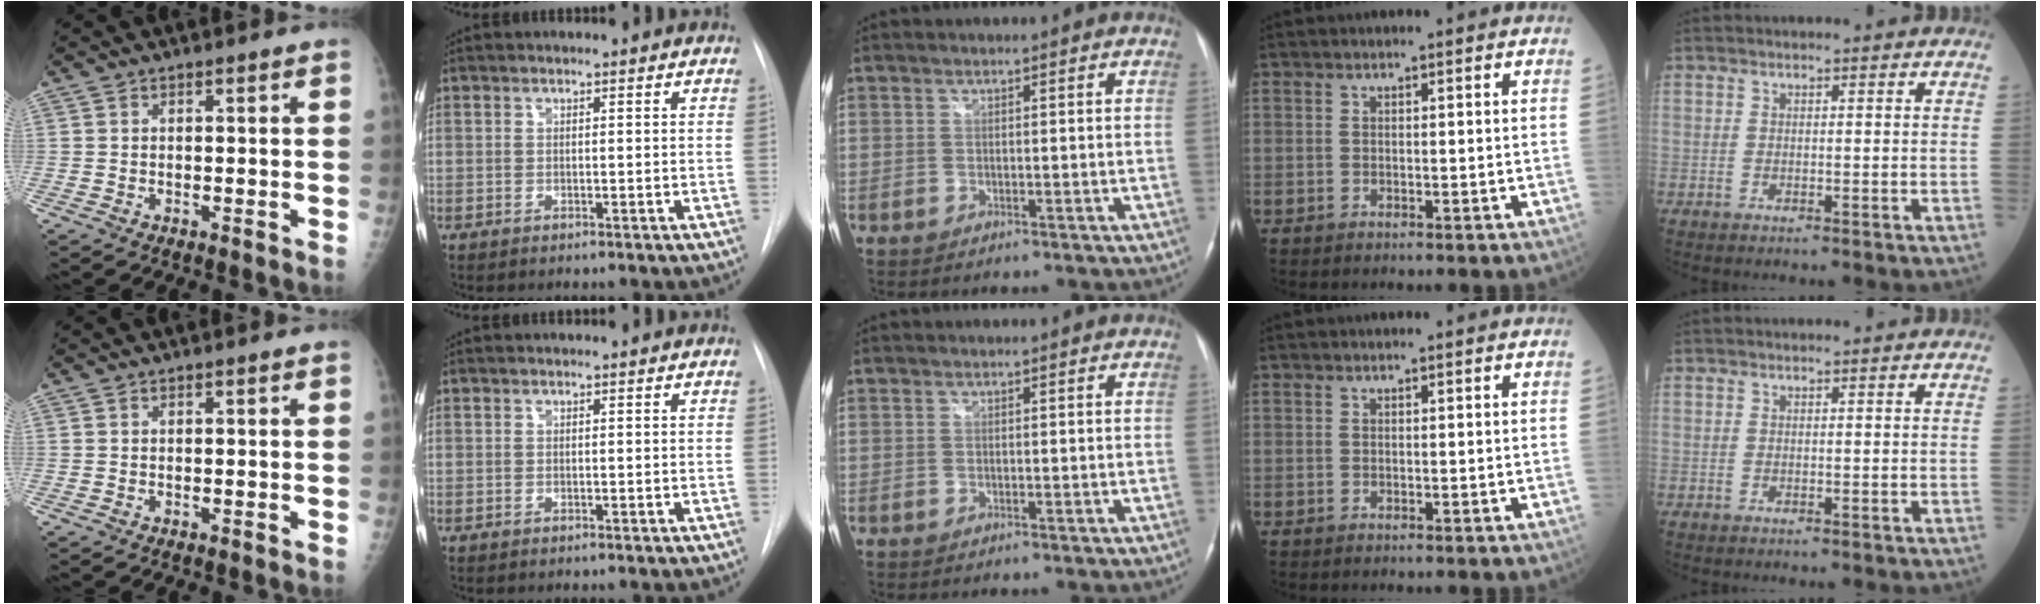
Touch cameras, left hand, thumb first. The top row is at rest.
{}